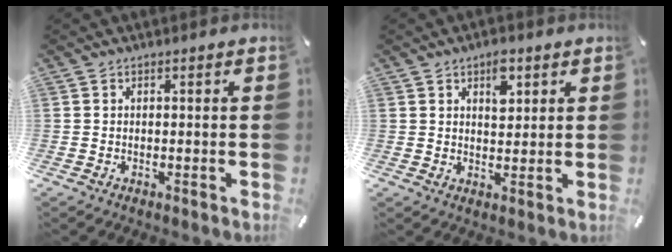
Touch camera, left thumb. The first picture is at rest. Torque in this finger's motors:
{"motor_torque": [0.63, 0.81, 0.46, -0.36, 0.17]}